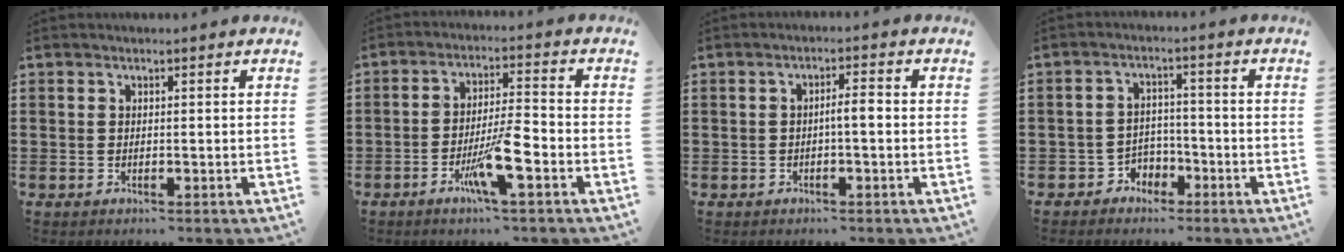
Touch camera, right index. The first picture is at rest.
{"total": 7.8, "force": [-3.4, 1.0, 6.9], "torque": [-0.130, -0.006, -0.062]}
{"total": 2.4, "force": [-0.5, 0.3, 2.3], "torque": [-0.042, 0.003, -0.011]}
{"total": 3.1, "force": [-2.4, 2.0, 0.5], "torque": [-0.020, 0.007, -0.052]}